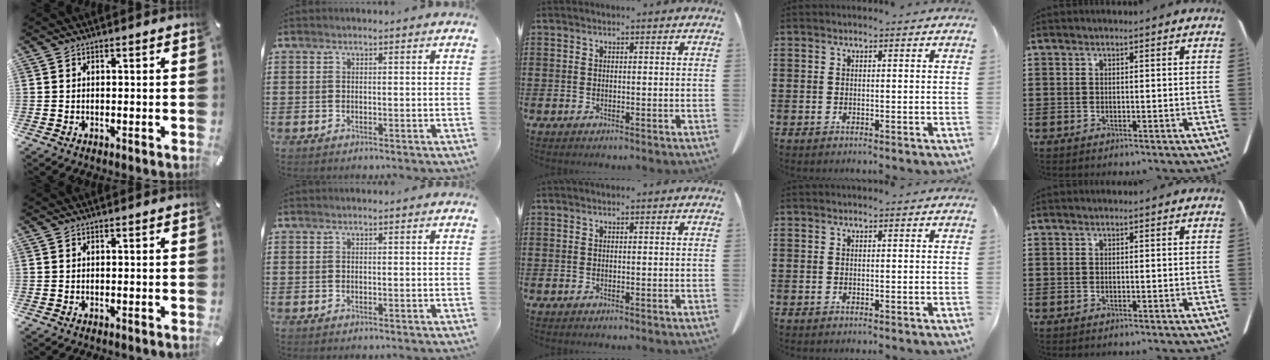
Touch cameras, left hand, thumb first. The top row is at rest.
{}